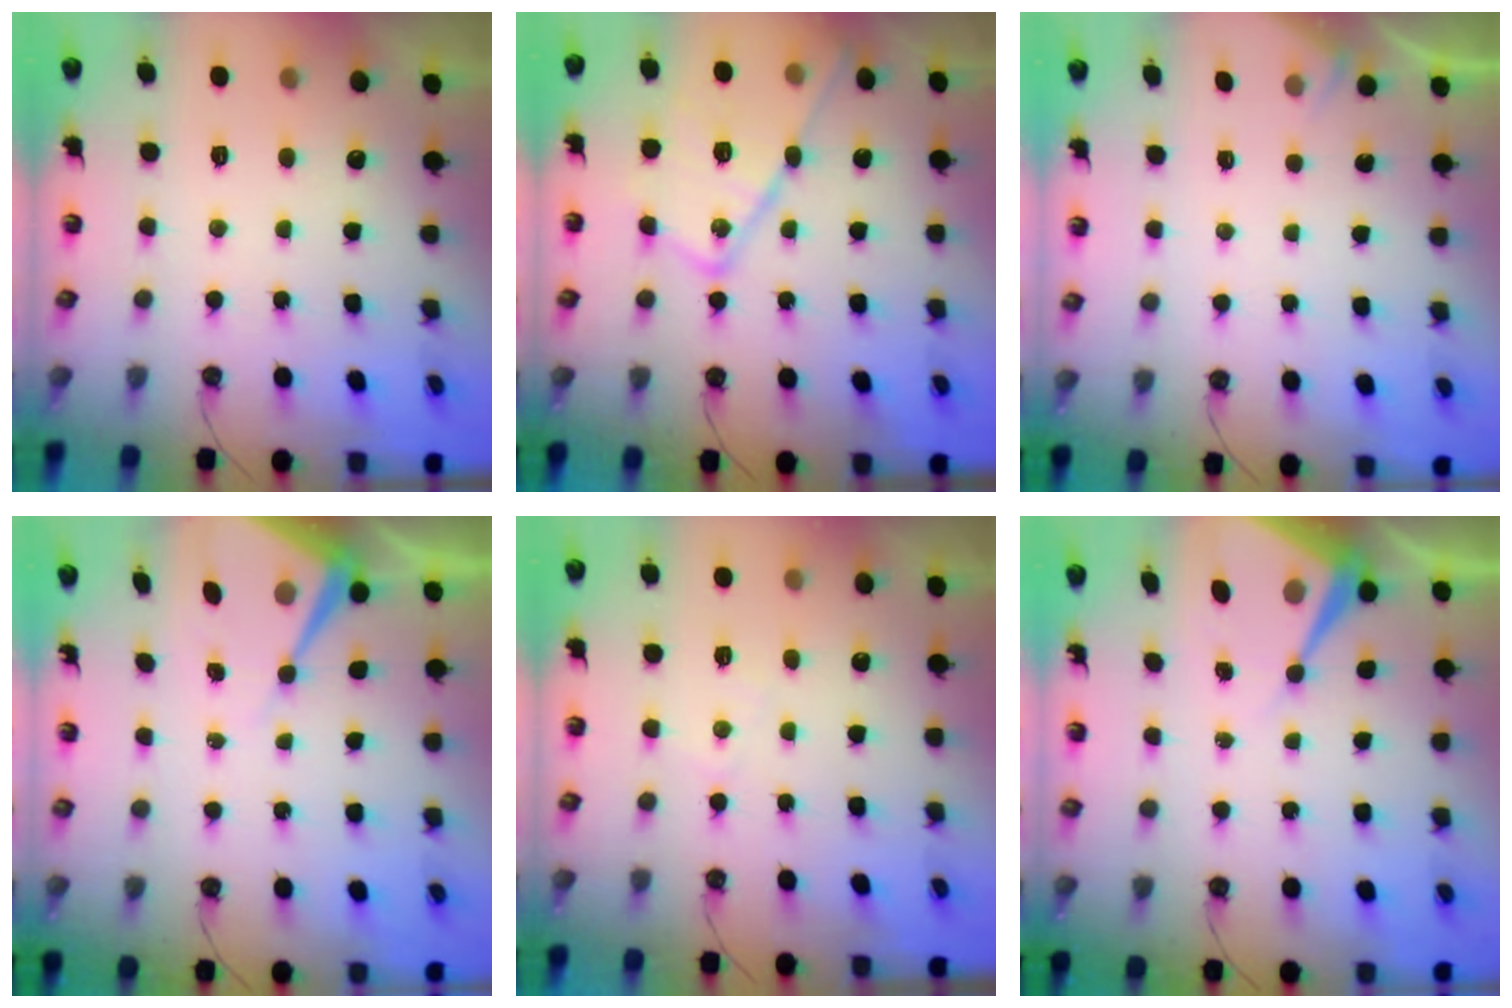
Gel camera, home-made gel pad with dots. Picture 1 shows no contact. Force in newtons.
{"total": 19.4, "press": 19.3, "slide": 1.5}
{"total": 2.5, "press": 2.5, "slide": 0.4}
{"total": 9.7, "press": 9.6, "slide": 1.0}
{"total": 4.2, "press": 4.2, "slide": 0.7}
{"total": 9.4, "press": 9.4, "slide": 0.4}